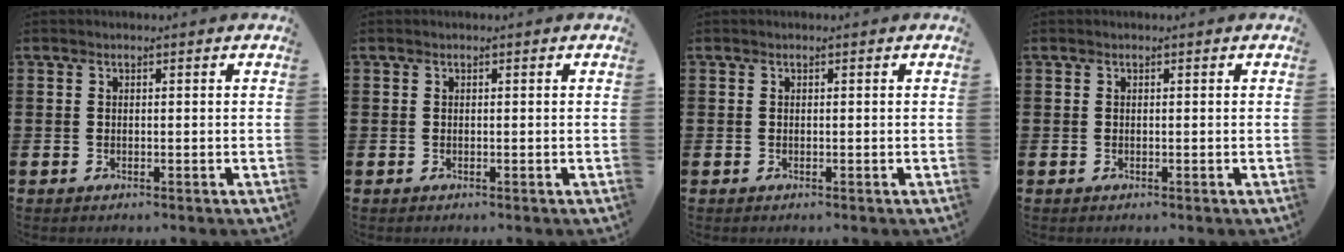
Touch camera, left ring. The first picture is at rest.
{"total": 0.0}
{"total": 0.0}
{"total": 0.0}